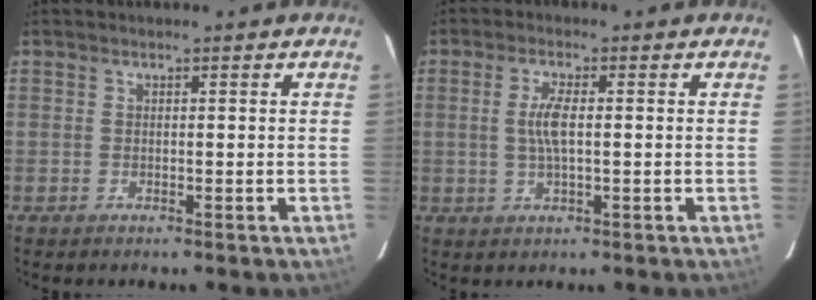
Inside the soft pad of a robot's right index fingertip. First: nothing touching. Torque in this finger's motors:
{"motor_torque": [0.22, 0.10, 0.16, 0.08]}